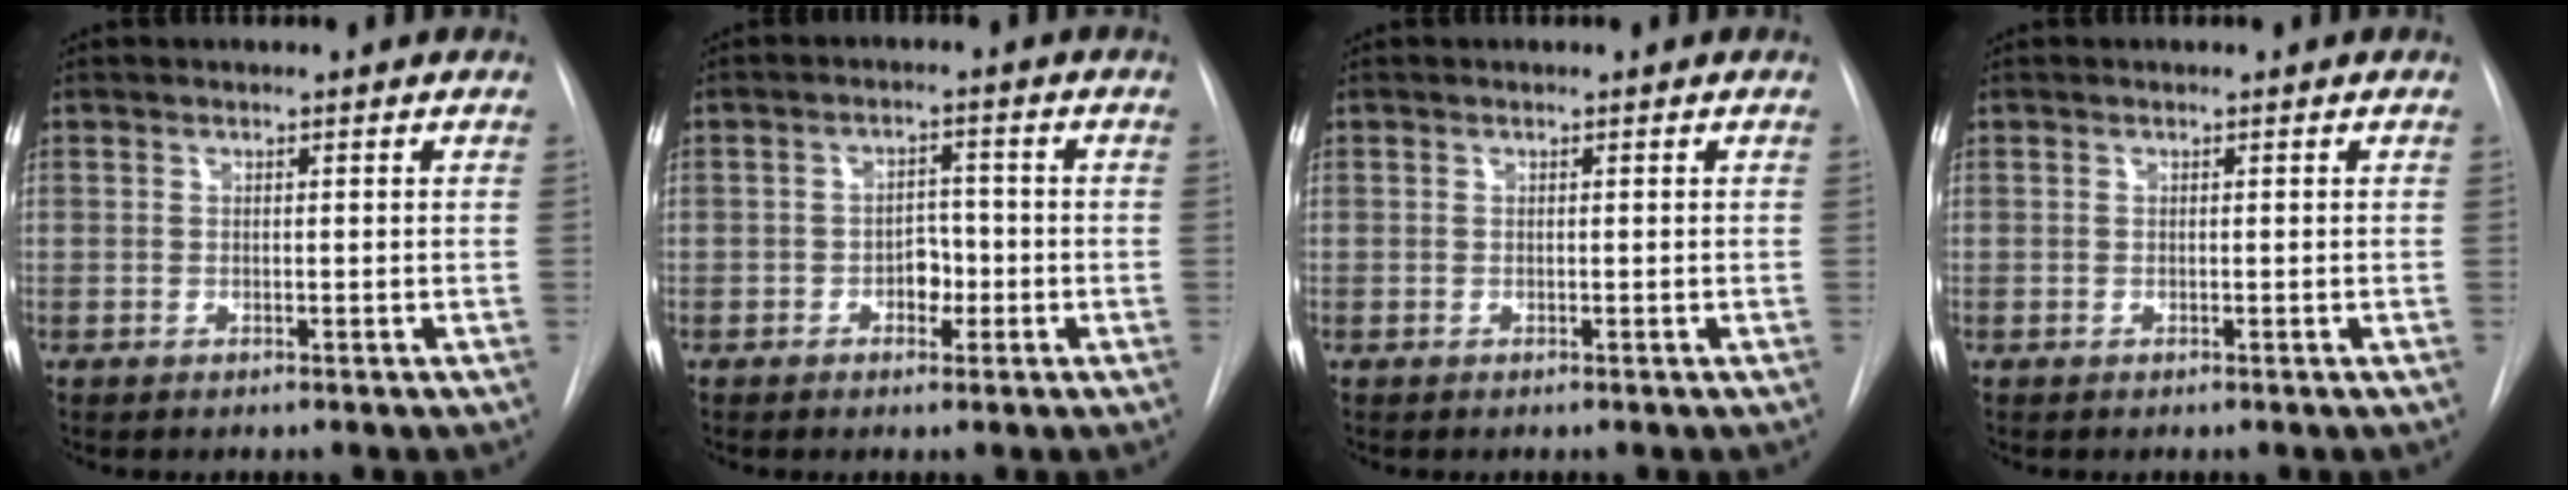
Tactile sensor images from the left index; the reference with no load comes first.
{"total": 3.1, "force": [-1.2, 2.1, 2.0], "torque": [-0.023, 0.006, -0.020]}
{"total": 0.0}
{"total": 0.0}